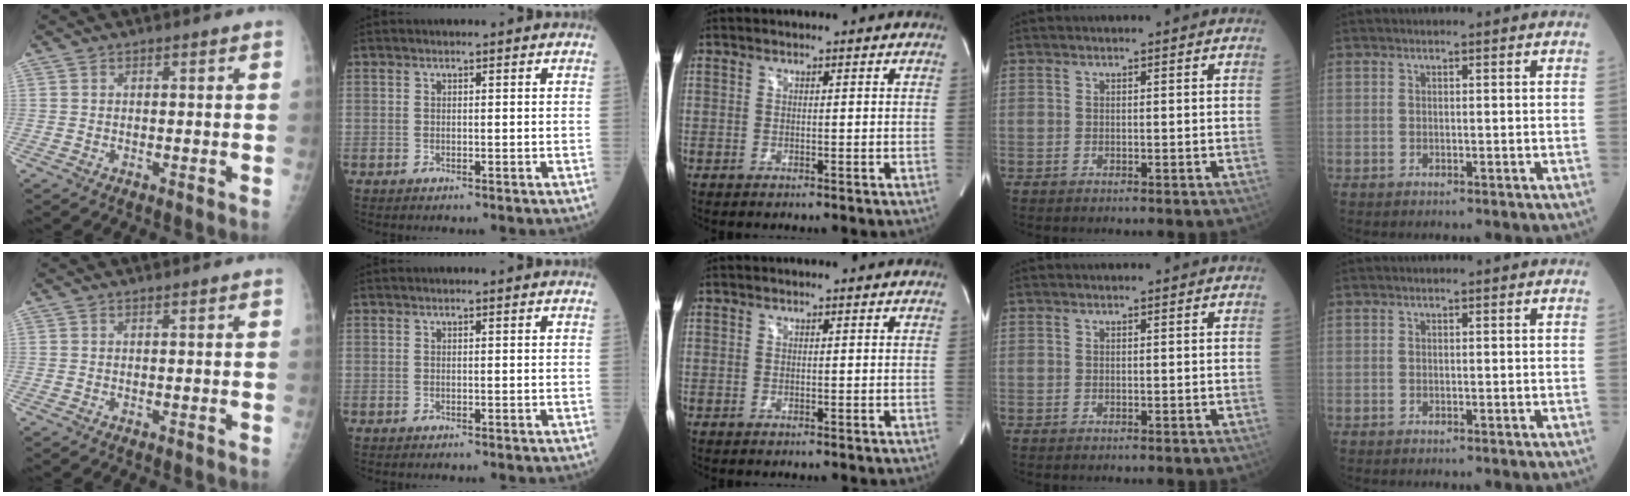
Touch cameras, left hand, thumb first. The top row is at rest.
{}